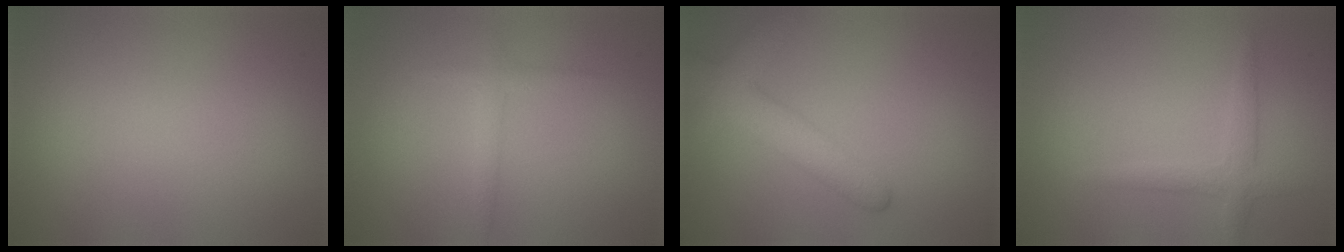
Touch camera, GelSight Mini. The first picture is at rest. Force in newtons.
{"total": 1.3, "press": 1.3, "slide": 0.1}
{"total": 4.7, "press": 4.7, "slide": 0.2}
{"total": 2.1, "press": 2.1, "slide": 0.1}